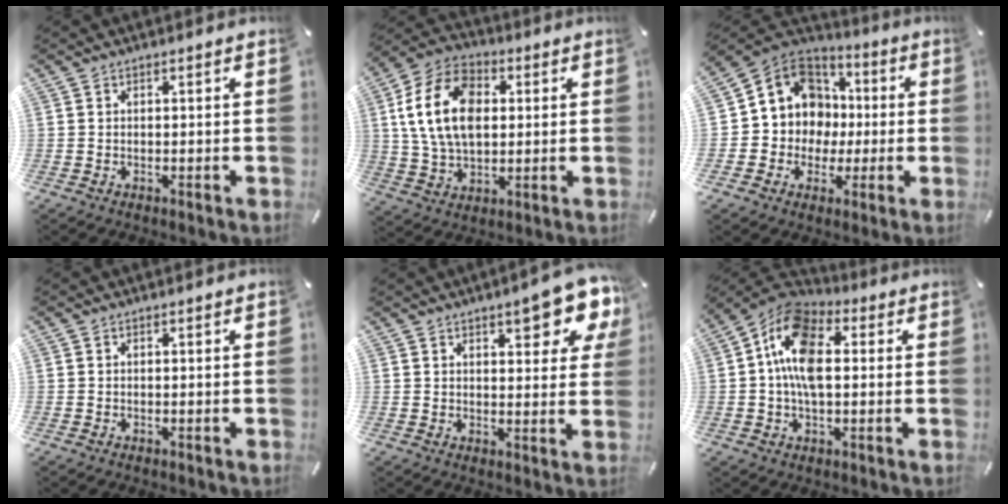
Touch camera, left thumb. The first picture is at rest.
{"total": 15.6, "force": [2.5, 11.2, 10.6], "torque": [-0.229, 0.015, 0.043]}
{"total": 11.6, "force": [1.0, 11.3, 2.7], "torque": [-0.064, -0.014, 0.025]}
{"total": 0.0}
{"total": 11.1, "force": [6.9, 3.9, 7.8], "torque": [-0.095, -0.037, 0.113]}
{"total": 13.4, "force": [1.2, 8.4, 10.3], "torque": [-0.204, 0.002, 0.021]}